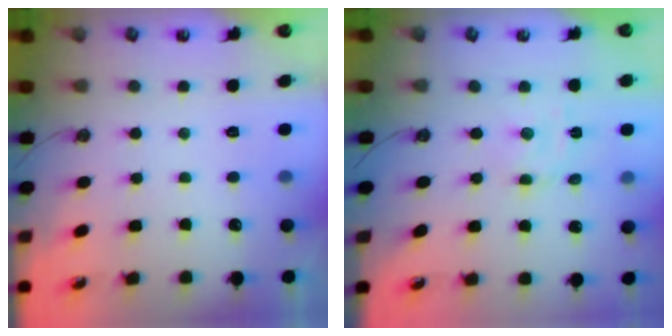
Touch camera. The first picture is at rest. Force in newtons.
{"total": 3.0, "press": 3.0, "slide": 0.3}